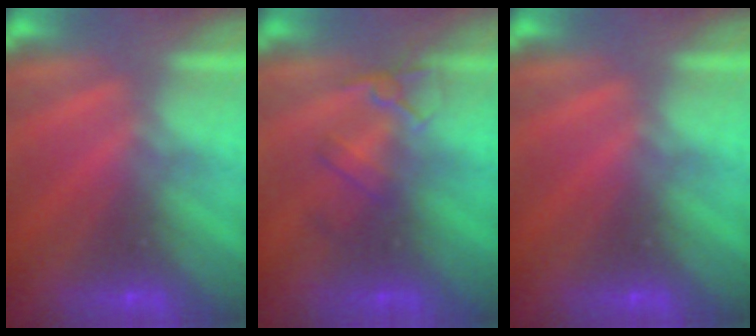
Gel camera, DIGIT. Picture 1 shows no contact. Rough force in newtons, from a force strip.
{"total": 2.4}
{"total": 0.0}